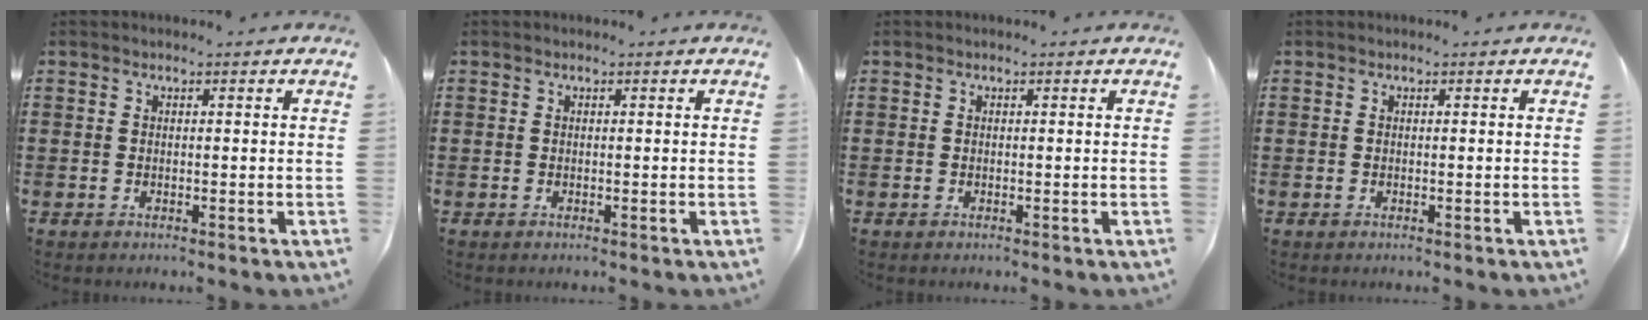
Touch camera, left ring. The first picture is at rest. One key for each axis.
{"total": 0.0}
{"total": 0.0}
{"total": 0.0}